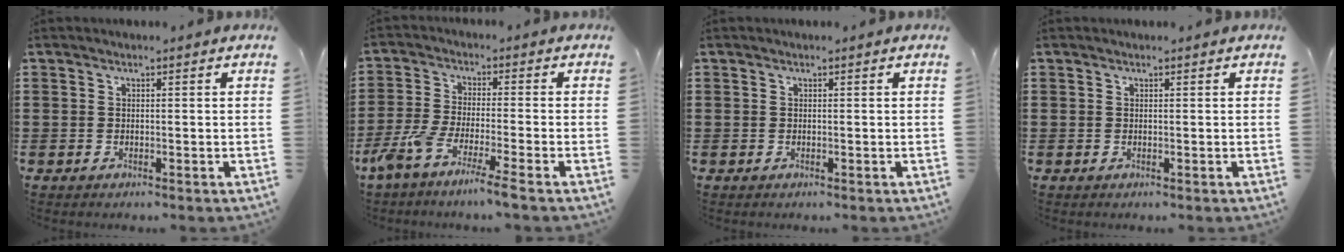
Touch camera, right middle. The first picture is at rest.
{"total": 6.3, "force": [-5.2, -0.6, 3.5], "torque": [-0.088, -0.020, -0.107]}
{"total": 0.0}
{"total": 0.0}